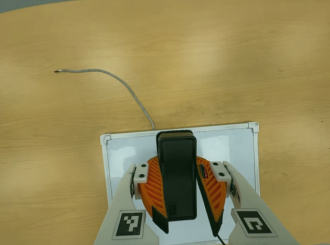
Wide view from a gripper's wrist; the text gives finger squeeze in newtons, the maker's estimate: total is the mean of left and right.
{"total": 9.7, "left": 9.7, "right": 9.7}